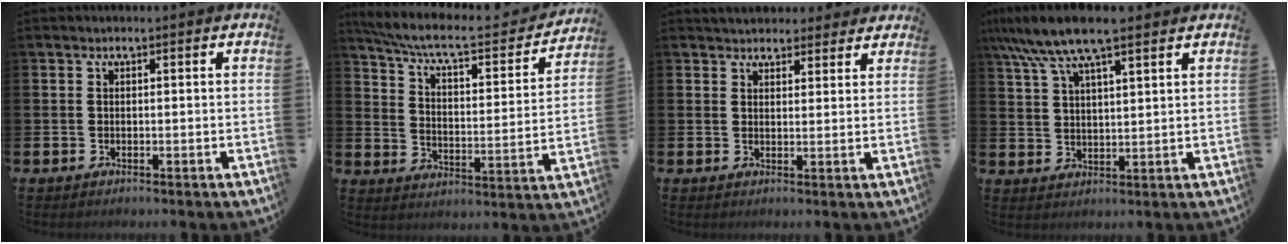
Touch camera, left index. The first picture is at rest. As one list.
[{"total": 8.1, "force": [7.0, 1.7, 3.6], "torque": [-0.094, -0.051, 0.113]}, {"total": 4.0, "force": [3.8, 1.3, 0.0], "torque": [0.003, -0.017, 0.068]}, {"total": 9.1, "force": [7.4, 1.9, 5.0], "torque": [-0.109, -0.016, 0.135]}]